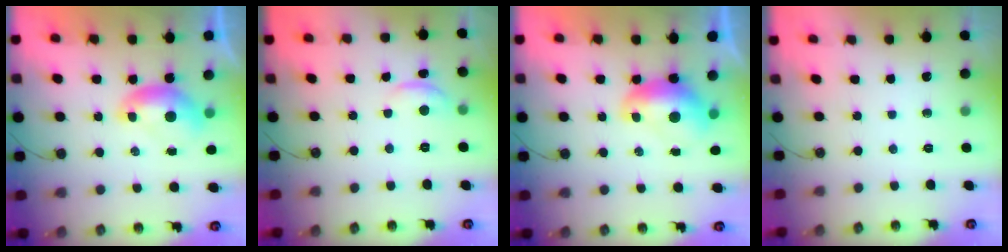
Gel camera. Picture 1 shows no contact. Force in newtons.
{"total": 0.8, "press": 0.5, "slide": 0.6}
{"total": 1.6, "press": 1.6, "slide": 0.4}
{"total": 0.0}